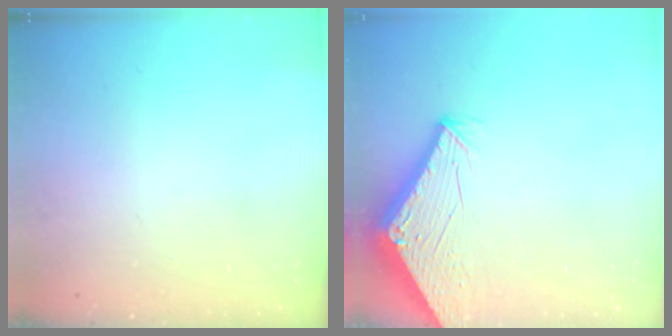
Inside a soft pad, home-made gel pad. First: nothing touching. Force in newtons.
{"total": 2.8, "press": 2.8, "slide": 0.1}